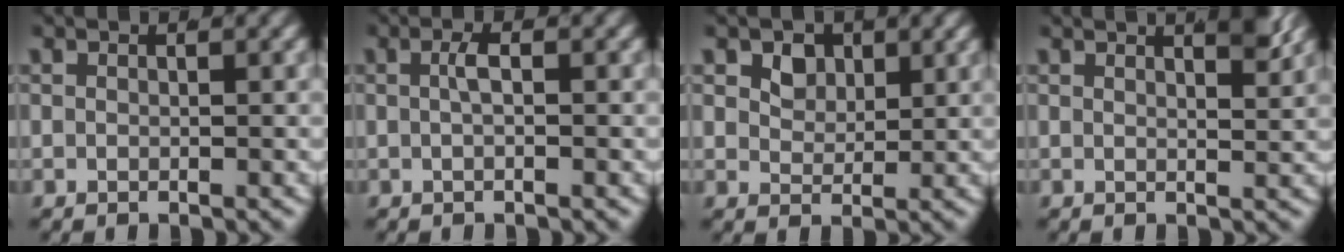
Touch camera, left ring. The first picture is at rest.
{"total": 1.2, "force": [-0.2, -0.3, 1.2], "torque": [-0.022, -0.003, 0.000]}
{"total": 3.4, "force": [1.8, 2.5, 1.6], "torque": [-0.031, -0.014, 0.040]}
{"total": 2.7, "force": [1.9, -0.2, 1.9], "torque": [-0.016, -0.005, 0.034]}